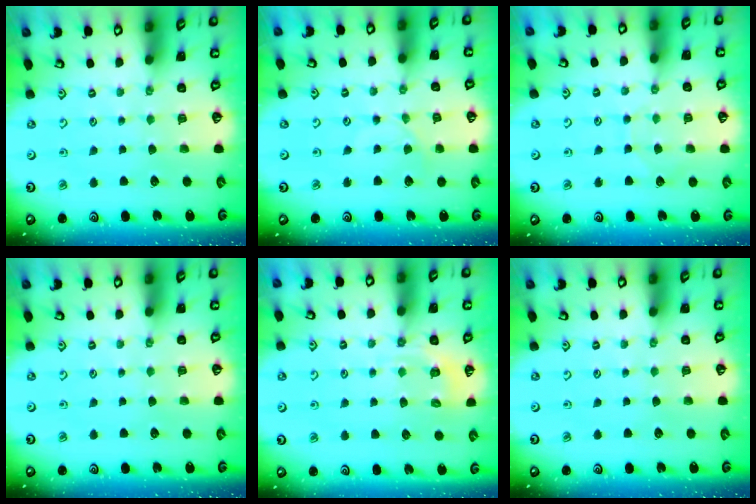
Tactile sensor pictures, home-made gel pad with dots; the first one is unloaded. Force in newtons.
{"total": 1.5, "press": 1.5, "slide": 0.4}
{"total": 4.5, "press": 4.4, "slide": 0.4}
{"total": 0.0}
{"total": 5.4, "press": 5.2, "slide": 1.2}
{"total": 0.0}